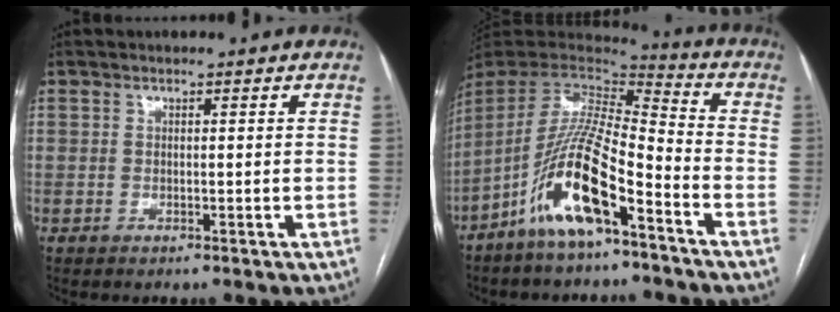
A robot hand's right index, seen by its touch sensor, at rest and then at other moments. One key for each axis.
{"total": 15.4, "fx": -8.5, "fy": 2.6, "fz": 12.6, "tx": -0.253, "ty": -0.012, "tz": -0.157}